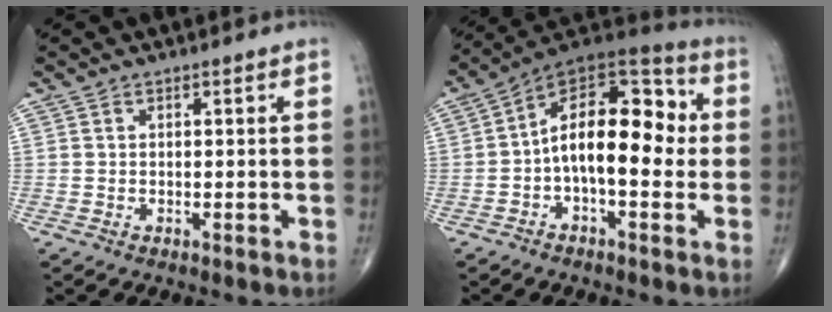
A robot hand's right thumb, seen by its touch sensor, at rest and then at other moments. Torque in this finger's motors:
{"motor_torque": [-0.10, 0.98, 1.00, -0.58, 0.16]}